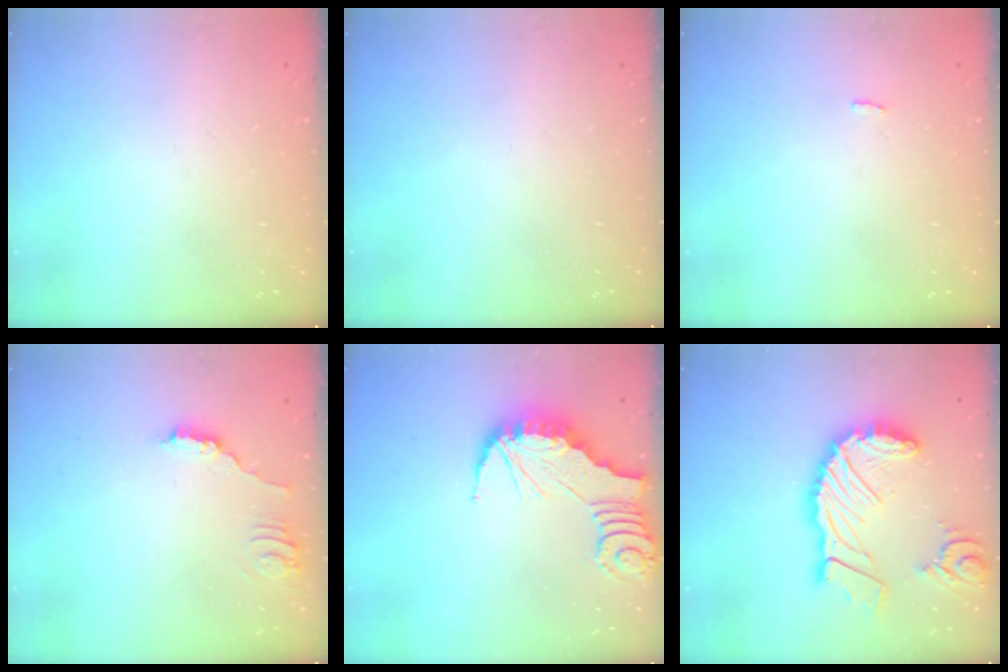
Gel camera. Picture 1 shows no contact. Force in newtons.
{"total": 0.0}
{"total": 2.3, "press": 2.3, "slide": 0.2}
{"total": 3.8, "press": 3.8, "slide": 0.2}
{"total": 2.2, "press": 2.2, "slide": 0.2}
{"total": 20.1, "press": 20.0, "slide": 2.0}